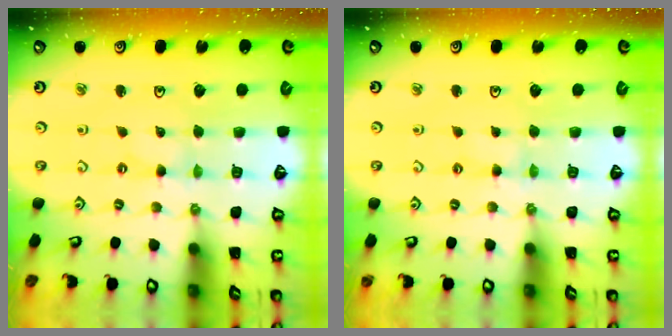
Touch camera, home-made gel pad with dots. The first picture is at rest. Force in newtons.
{"total": 1.3, "press": 1.2, "slide": 0.3}